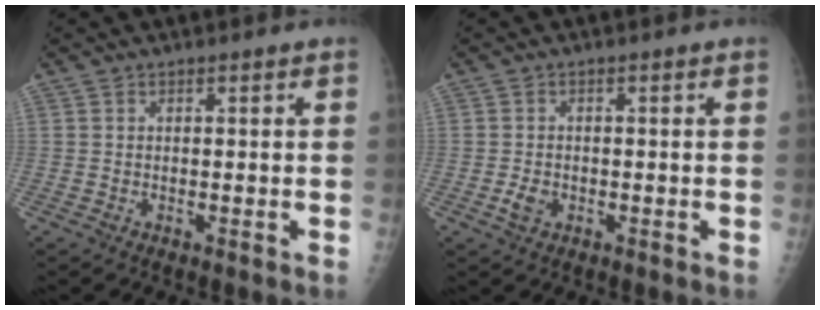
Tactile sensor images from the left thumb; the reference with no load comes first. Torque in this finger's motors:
{"motor_torque": [-0.06, 0.05, 0.12, 0.03, 0.00]}